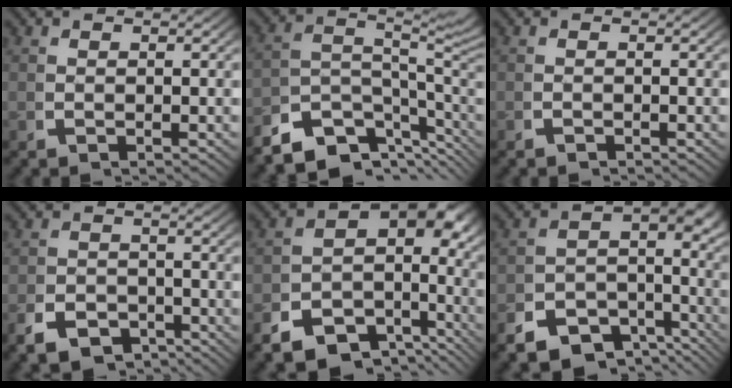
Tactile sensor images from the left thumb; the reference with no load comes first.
{"total": 7.8, "force": [-4.2, 4.2, 5.1], "torque": [-0.073, -0.017, -0.073]}
{"total": 0.7, "force": [-0.7, 0.1, 0.0], "torque": [-0.002, -0.006, -0.011]}
{"total": 5.4, "force": [-3.6, 3.7, 1.7], "torque": [-0.030, -0.029, -0.056]}
{"total": 11.6, "force": [-2.5, 7.8, 8.2], "torque": [-0.119, -0.014, -0.046]}
{"total": 10.7, "force": [-4.4, 7.4, 6.4], "torque": [-0.080, -0.026, -0.075]}